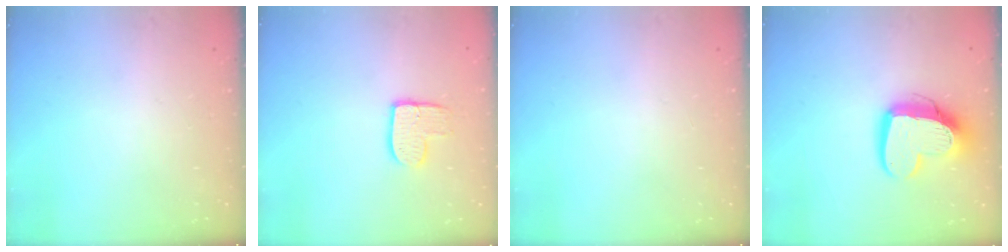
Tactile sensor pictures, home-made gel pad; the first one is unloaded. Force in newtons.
{"total": 9.7, "press": 9.6, "slide": 0.7}
{"total": 0.0}
{"total": 14.9, "press": 14.8, "slide": 1.5}